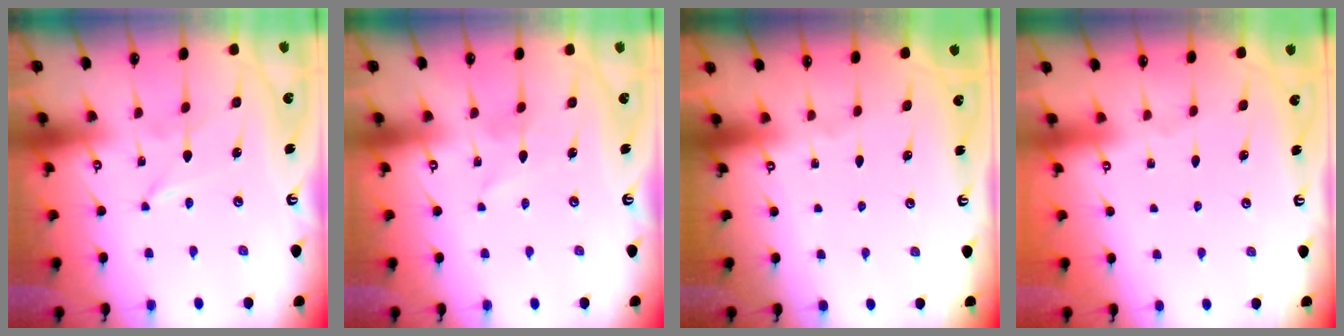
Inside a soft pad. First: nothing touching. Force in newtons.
{"total": 1.7, "press": 1.7, "slide": 0.2}
{"total": 0.0}
{"total": 0.0}